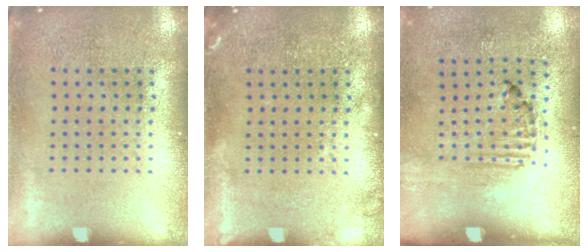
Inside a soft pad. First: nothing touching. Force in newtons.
{"total": 1.0, "press": 1.0, "slide": 0.3}
{"total": 1.6, "press": 1.1, "slide": 1.2}